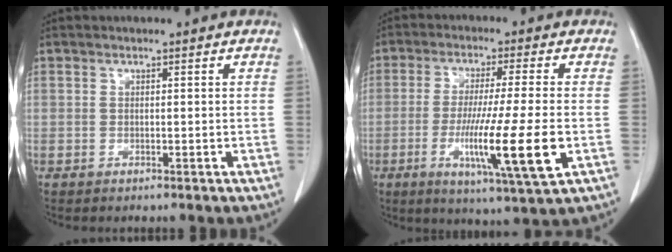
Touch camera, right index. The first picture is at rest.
{"total": 13.1, "force": [-3.5, -0.6, 12.7], "torque": [-0.227, -0.034, -0.060]}